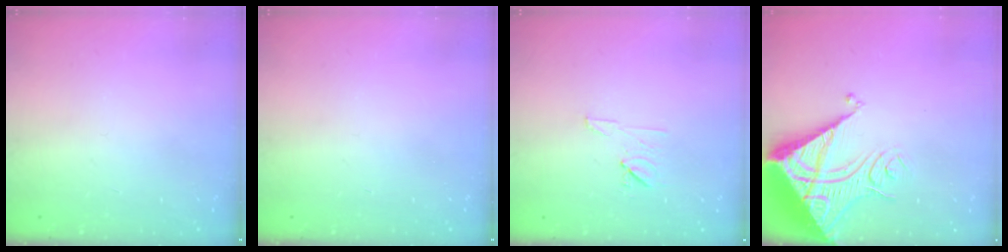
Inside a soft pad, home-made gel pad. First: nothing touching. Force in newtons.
{"total": 0.0}
{"total": 6.4, "press": 6.4, "slide": 0.6}
{"total": 13.7, "press": 13.7, "slide": 1.3}